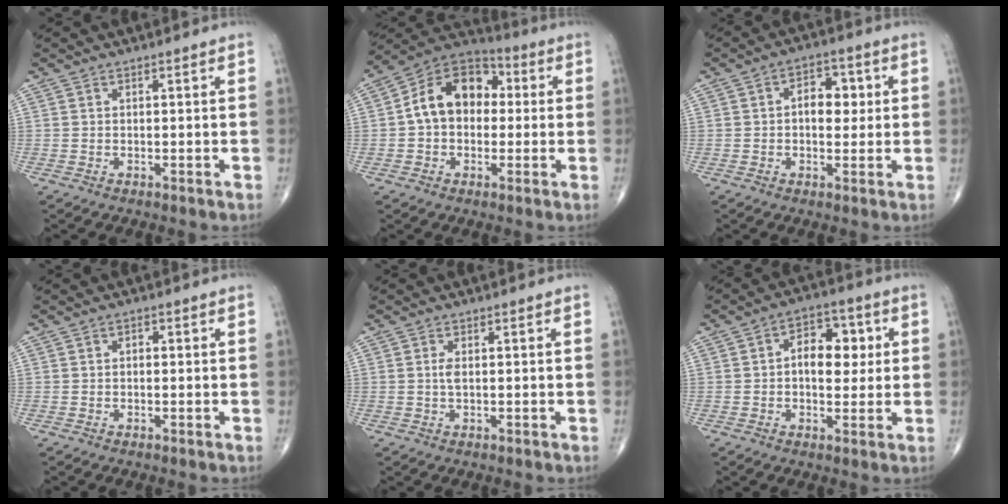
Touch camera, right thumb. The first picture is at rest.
{"total": 13.7, "force": [0.9, 9.9, 9.4], "torque": [-0.128, 0.036, 0.000]}
{"total": 6.6, "force": [0.8, 4.2, 5.0], "torque": [-0.046, 0.009, 0.005]}
{"total": 0.9, "force": [0.1, 0.6, 0.7], "torque": [-0.008, 0.002, -0.001]}
{"total": 1.5, "force": [0.2, 0.6, 1.4], "torque": [-0.031, -0.001, 0.005]}
{"total": 9.3, "force": [1.2, 5.9, 7.1], "torque": [-0.072, 0.013, 0.013]}